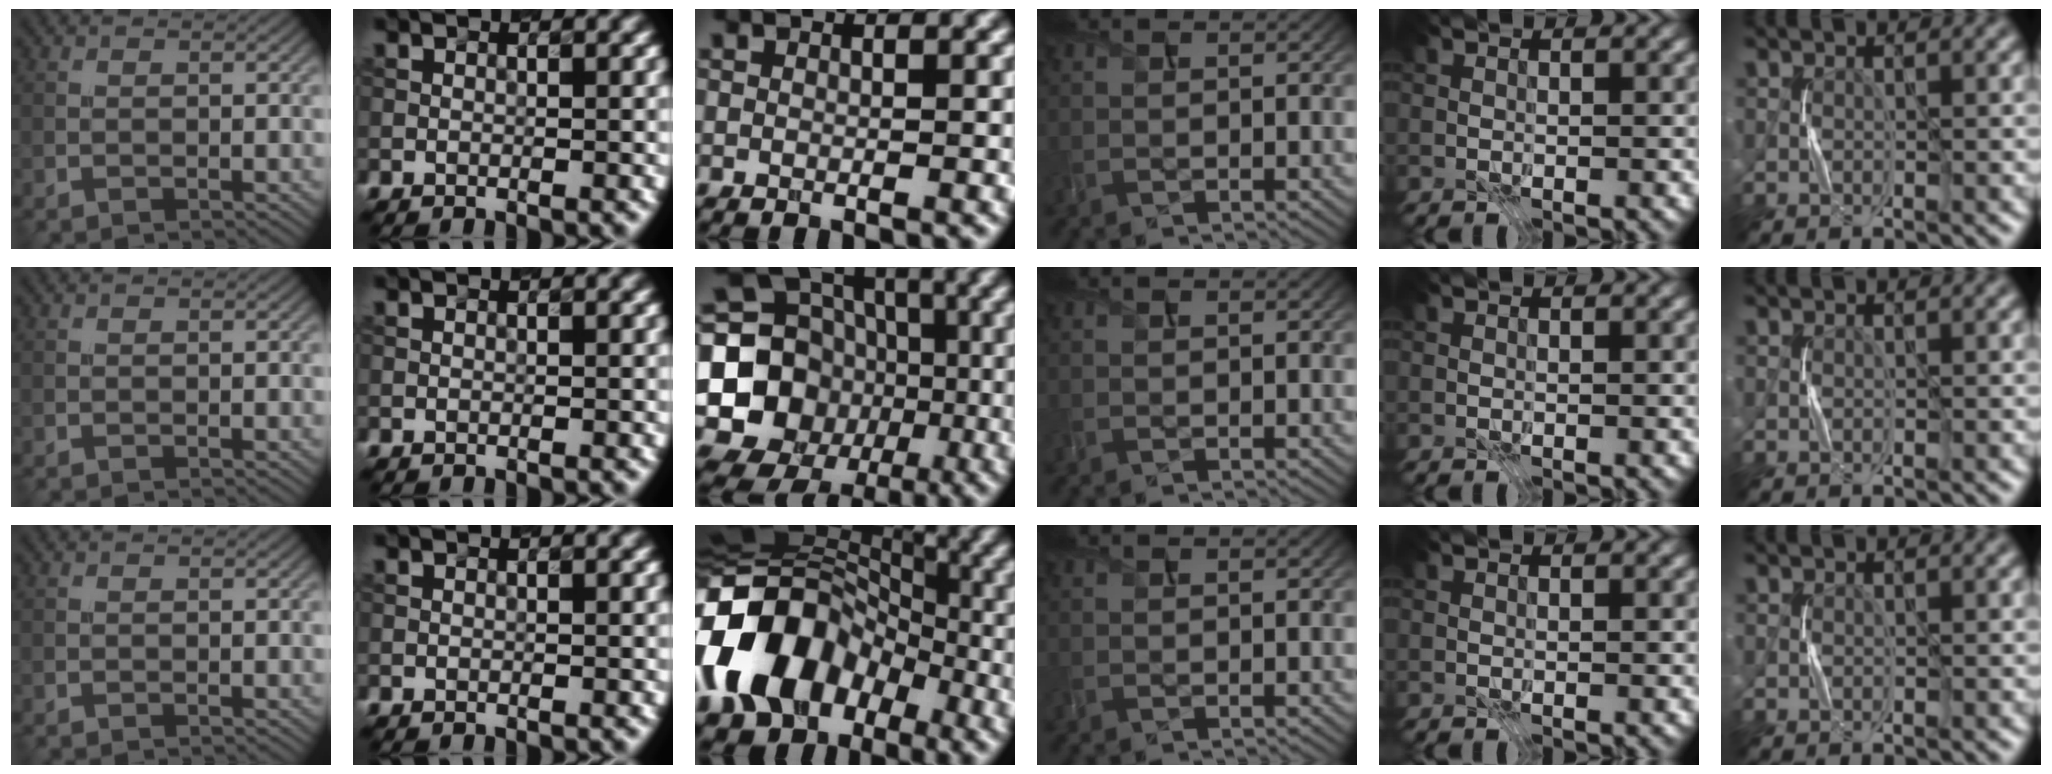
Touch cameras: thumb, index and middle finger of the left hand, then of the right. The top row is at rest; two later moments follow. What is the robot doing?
{"motion": "press", "object": "stapler"}